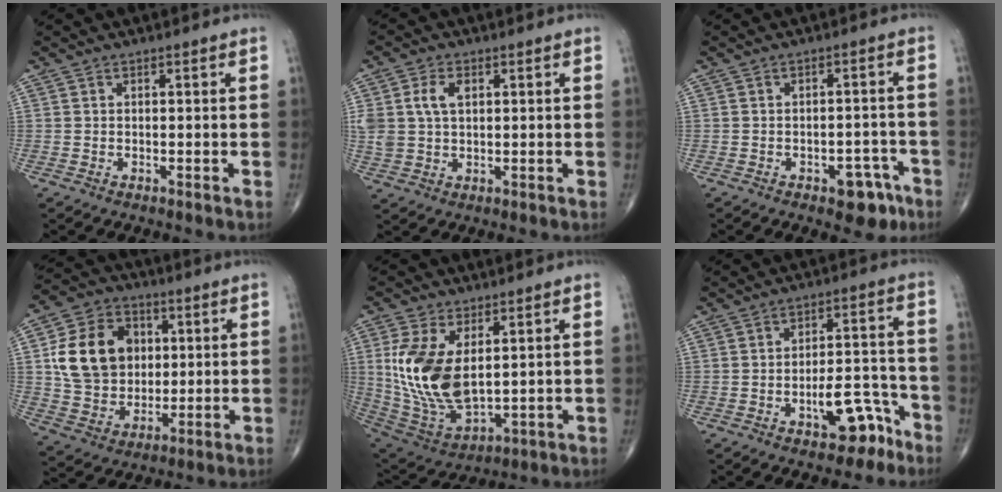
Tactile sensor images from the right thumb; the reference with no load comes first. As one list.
[{"total": 6.7, "force": [1.8, 4.4, 4.8], "torque": [-0.102, 0.003, 0.038]}, {"total": 6.3, "force": [-3.5, 3.4, 4.0], "torque": [-0.025, 0.028, -0.039]}, {"total": 16.3, "force": [2.8, 13.0, 9.4], "torque": [-0.141, 0.006, 0.055]}, {"total": 16.2, "force": [2.9, 8.7, 13.4], "torque": [-0.267, -0.020, 0.075]}, {"total": 9.2, "force": [-5.2, 4.3, 6.3], "torque": [-0.071, 0.054, -0.071]}]